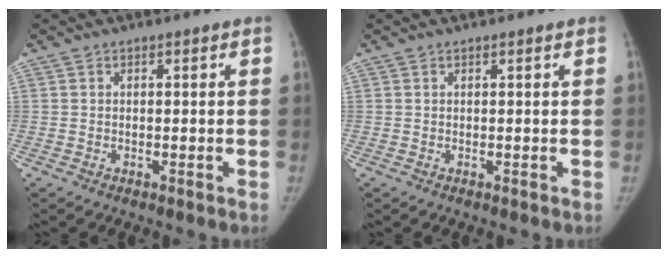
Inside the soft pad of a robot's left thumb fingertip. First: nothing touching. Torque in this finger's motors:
{"motor_torque": [-0.06, -0.13, 0.39, -0.48, 0.06]}